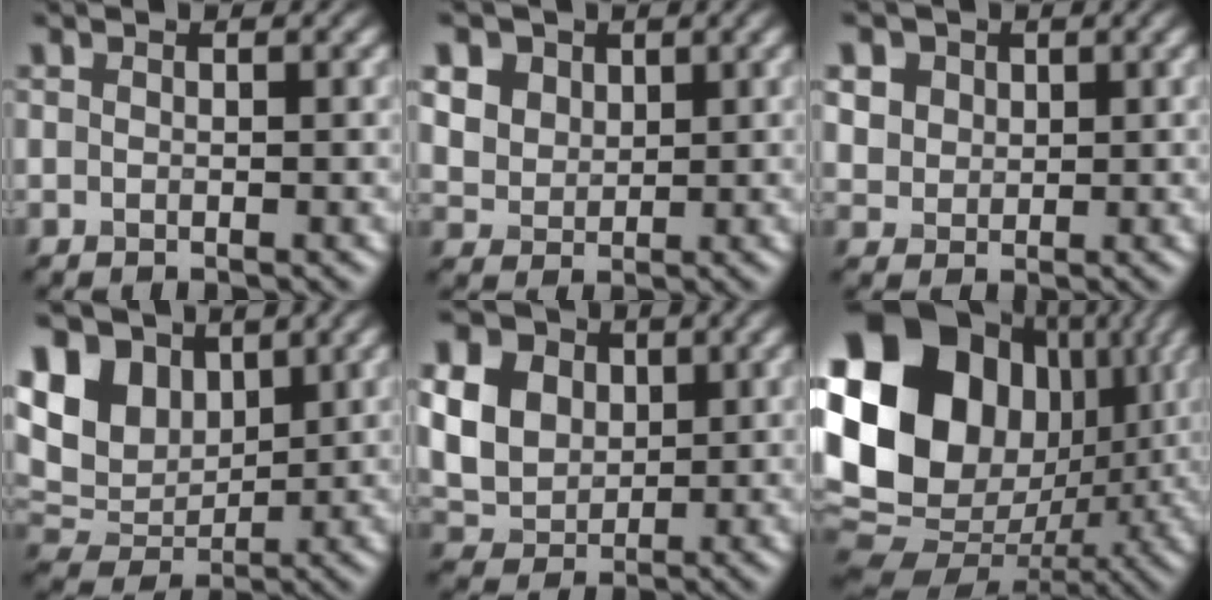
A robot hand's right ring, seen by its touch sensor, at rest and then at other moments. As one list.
[{"total": 8.2, "force": [4.3, 6.1, 3.5], "torque": [-0.097, 0.021, 0.068]}, {"total": 5.0, "force": [2.4, 3.8, 2.1], "torque": [-0.064, 0.010, 0.042]}, {"total": 8.4, "force": [3.8, 5.9, 4.7], "torque": [-0.113, 0.013, 0.063]}, {"total": 11.5, "force": [3.9, 9.0, 5.9], "torque": [-0.147, 0.029, 0.072]}, {"total": 21.9, "force": [3.9, 17.8, 12.2], "torque": [-0.247, 0.019, 0.063]}]